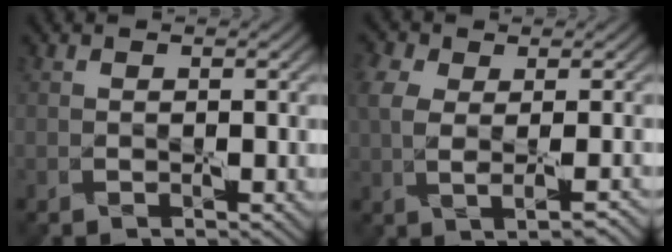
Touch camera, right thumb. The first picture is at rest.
{"total": 5.8, "force": [0.7, 3.2, 4.8], "torque": [-0.088, 0.011, 0.020]}